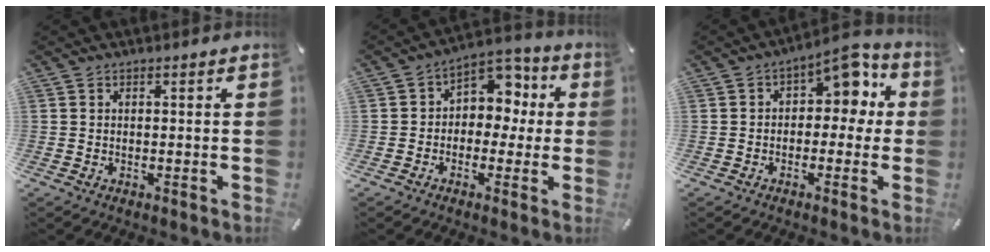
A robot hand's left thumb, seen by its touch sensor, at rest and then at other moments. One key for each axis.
{"total": 7.4, "fx": 0.5, "fy": 6.6, "fz": 3.2, "tx": -0.037, "ty": -0.007, "tz": 0.007}
{"total": 7.0, "fx": 3.1, "fy": 4.4, "fz": 4.5, "tx": -0.053, "ty": -0.030, "tz": 0.043}